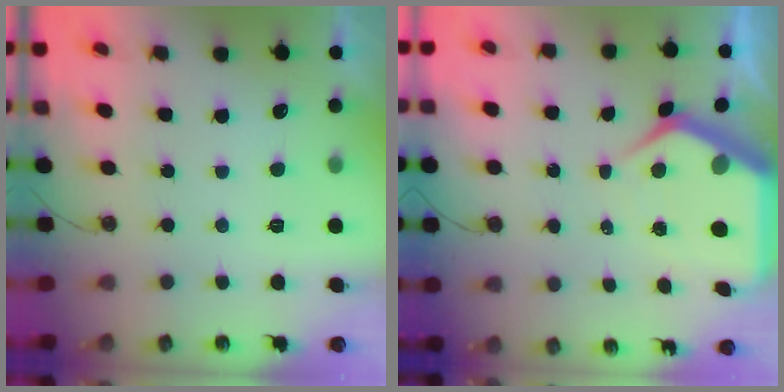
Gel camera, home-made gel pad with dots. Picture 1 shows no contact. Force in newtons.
{"total": 8.8, "press": 8.8, "slide": 0.8}